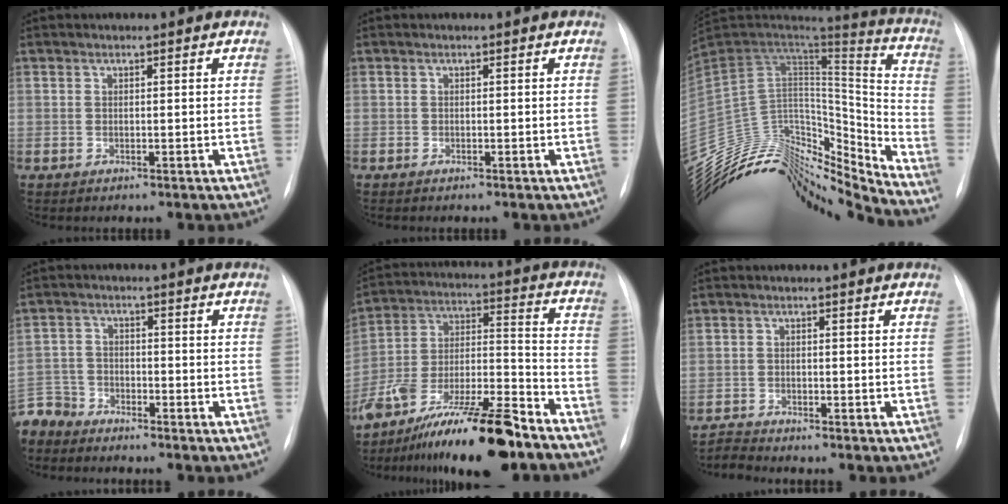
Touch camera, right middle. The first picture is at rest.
{"total": 0.0}
{"total": 25.9, "force": [-23.7, 6.8, 7.9], "torque": [-0.183, 0.052, -0.386]}
{"total": 6.5, "force": [-6.0, 2.4, -0.1], "torque": [0.001, -0.002, -0.123]}
{"total": 20.5, "force": [-15.6, 2.6, 13.0], "torque": [-0.217, -0.004, -0.271]}
{"total": 2.2, "force": [-2.0, -0.5, -0.8], "torque": [0.016, -0.017, -0.038]}